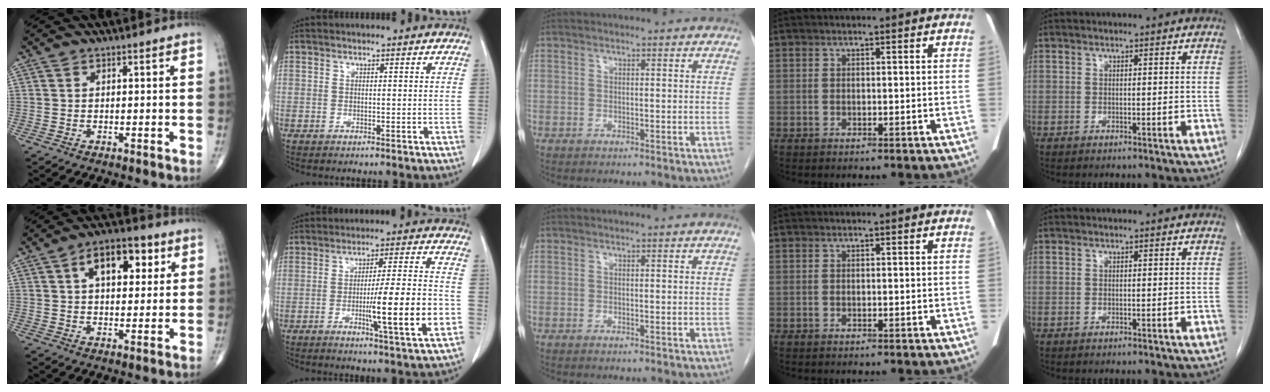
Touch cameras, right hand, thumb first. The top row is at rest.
{"thumb": {"total": 10.8, "force": [3.9, 5.9, 8.2], "torque": [-0.092, 0.006, 0.055]}, "index": {"total": 11.6, "force": [-3.0, -0.4, 11.2], "torque": [-0.174, -0.013, -0.052]}}